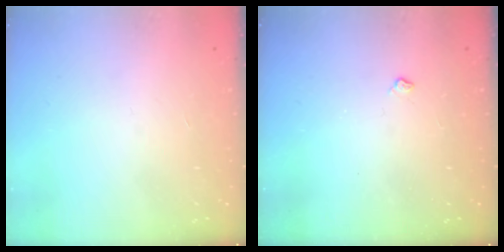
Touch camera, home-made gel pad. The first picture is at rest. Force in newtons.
{"total": 3.5, "press": 3.5, "slide": 0.5}